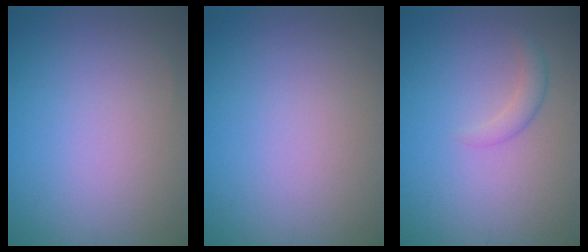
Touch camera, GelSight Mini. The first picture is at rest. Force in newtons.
{"total": 0.0}
{"total": 1.4, "press": 1.3, "slide": 0.1}